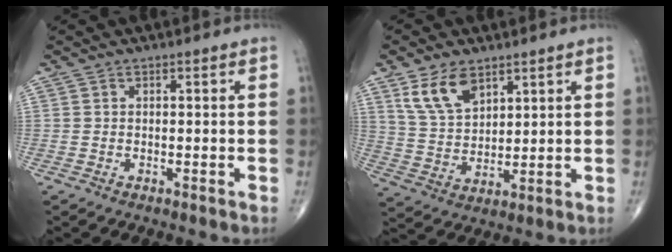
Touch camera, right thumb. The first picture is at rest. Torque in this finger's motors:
{"motor_torque": [0.11, 0.41, 0.04, 0.05, 0.06]}